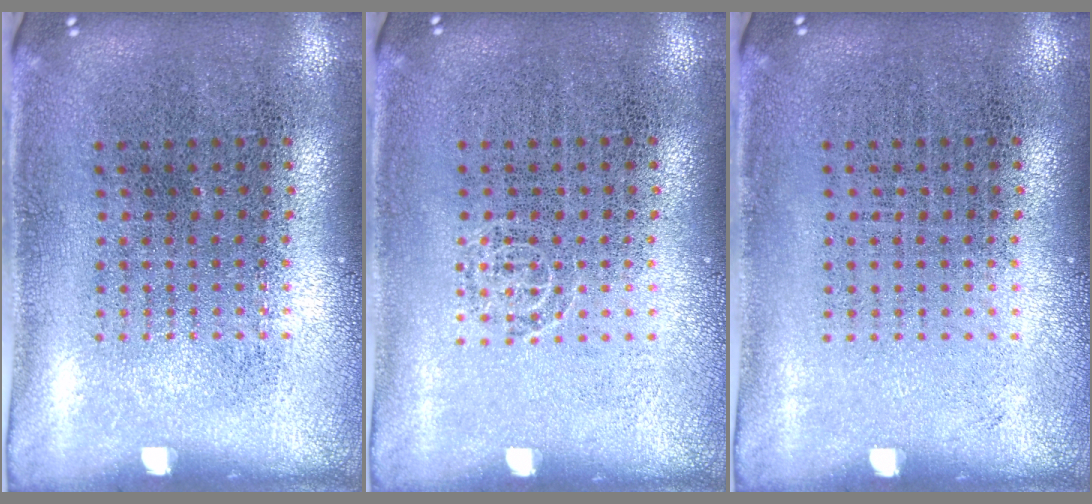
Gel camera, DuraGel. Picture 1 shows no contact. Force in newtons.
{"total": 0.7, "press": 0.7, "slide": 0.2}
{"total": 0.0}